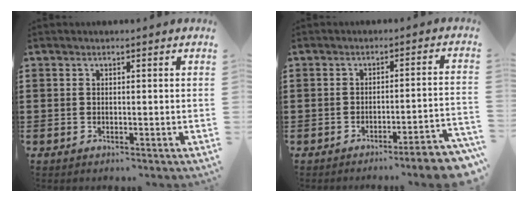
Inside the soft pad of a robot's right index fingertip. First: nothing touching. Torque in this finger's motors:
{"motor_torque": [0.36, 0.13, -0.27, -0.21]}